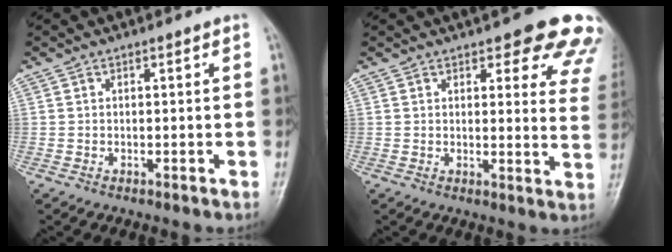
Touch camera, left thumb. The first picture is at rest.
{"total": 15.0, "force": [11.1, 4.9, 8.8], "torque": [-0.050, -0.047, 0.104]}